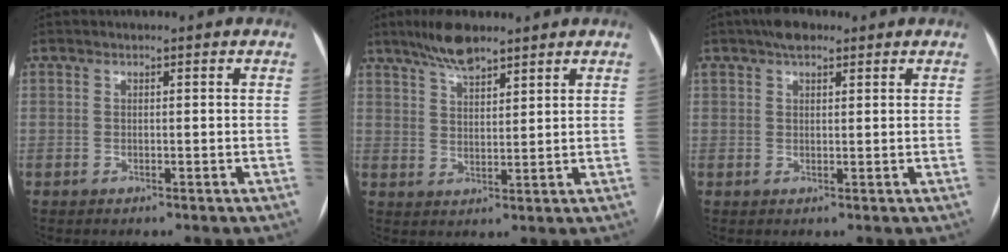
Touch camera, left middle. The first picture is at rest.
{"total": 6.5, "force": [5.2, 1.5, 3.7], "torque": [-0.075, 0.008, 0.097]}
{"total": 4.0, "force": [2.8, 1.6, 2.3], "torque": [-0.047, 0.017, 0.049]}